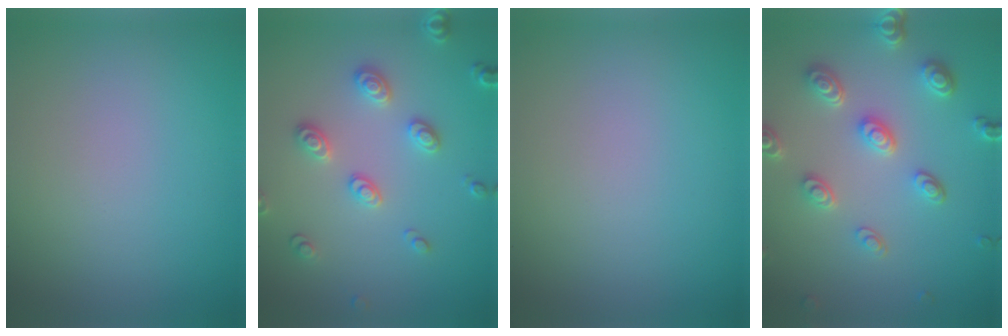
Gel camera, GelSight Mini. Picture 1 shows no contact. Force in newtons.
{"total": 2.8, "press": 2.7, "slide": 0.8}
{"total": 0.0}
{"total": 4.5, "press": 3.7, "slide": 2.6}